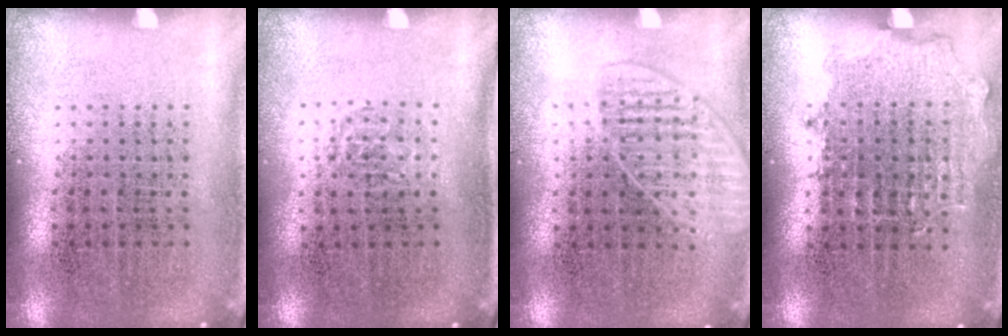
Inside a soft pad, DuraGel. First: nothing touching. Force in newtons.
{"total": 0.5, "press": 0.4, "slide": 0.4}
{"total": 1.3, "press": 1.2, "slide": 0.5}
{"total": 0.8, "press": 0.8, "slide": 0.3}